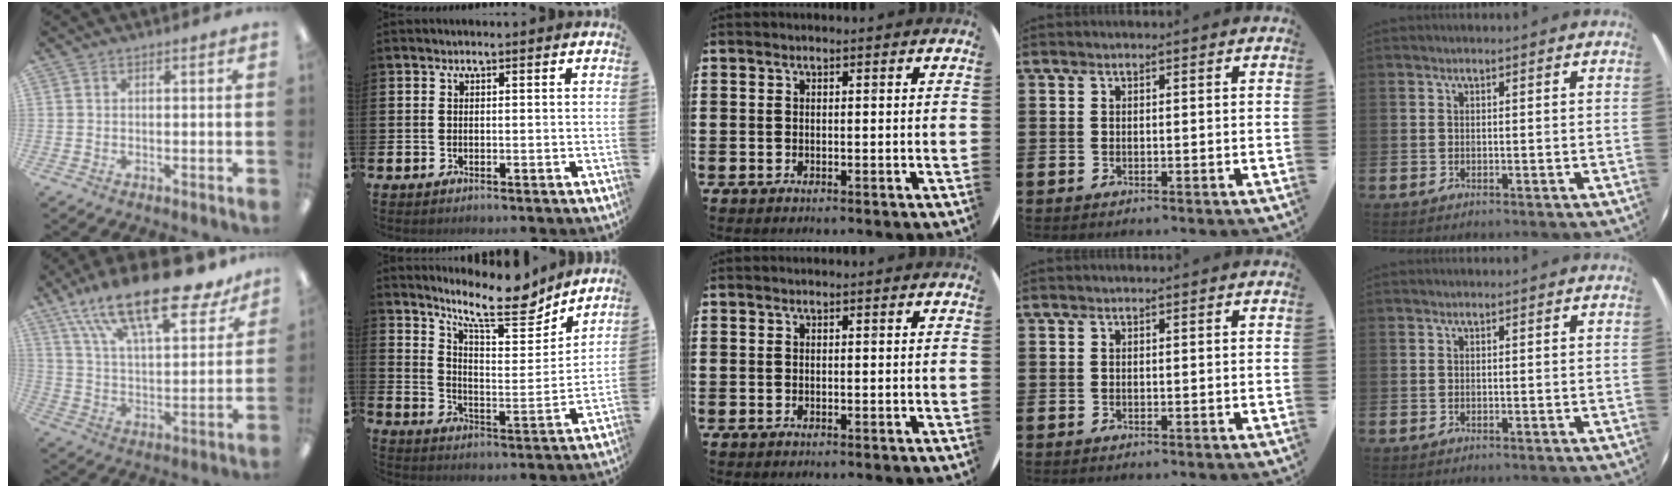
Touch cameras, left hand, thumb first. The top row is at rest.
{"thumb": {"total": 22.1, "force": [16.0, 6.6, 13.6], "torque": [-0.216, -0.099, 0.267]}, "index": {"total": 12.7, "force": [10.1, 2.9, 7.0], "torque": [-0.138, -0.056, 0.172]}}